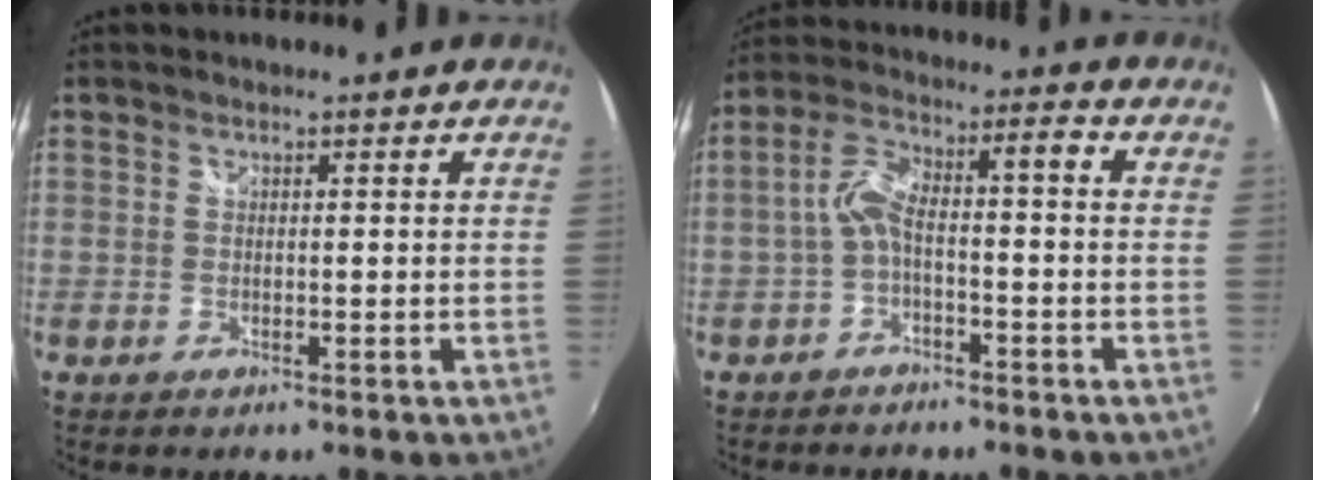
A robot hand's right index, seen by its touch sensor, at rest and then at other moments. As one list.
[{"total": 7.0, "force": [-2.5, 2.0, 6.3], "torque": [-0.137, 0.018, -0.045]}]